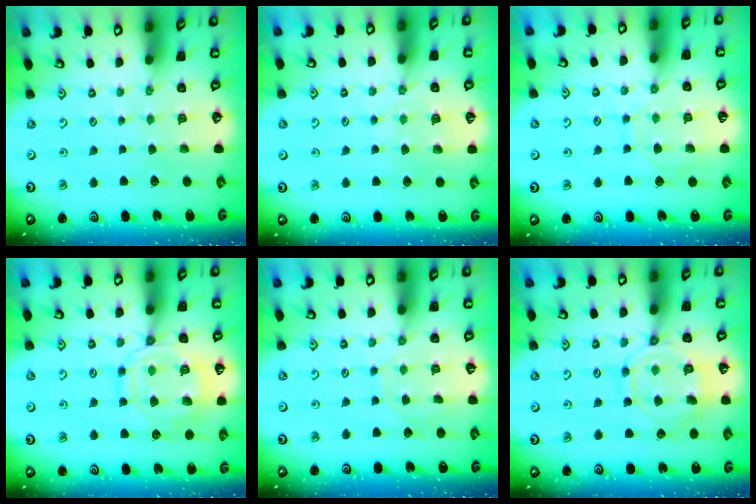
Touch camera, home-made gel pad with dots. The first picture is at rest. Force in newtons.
{"total": 5.7, "press": 5.7, "slide": 0.7}
{"total": 9.2, "press": 9.2, "slide": 0.7}
{"total": 13.6, "press": 13.6, "slide": 1.2}
{"total": 6.1, "press": 6.1, "slide": 0.6}
{"total": 12.5, "press": 12.4, "slide": 1.3}